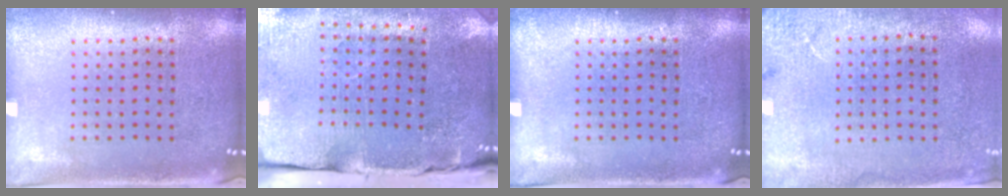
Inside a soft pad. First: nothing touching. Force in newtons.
{"total": 4.2, "press": 3.7, "slide": 2.1}
{"total": 0.0}
{"total": 2.6, "press": 2.1, "slide": 1.5}